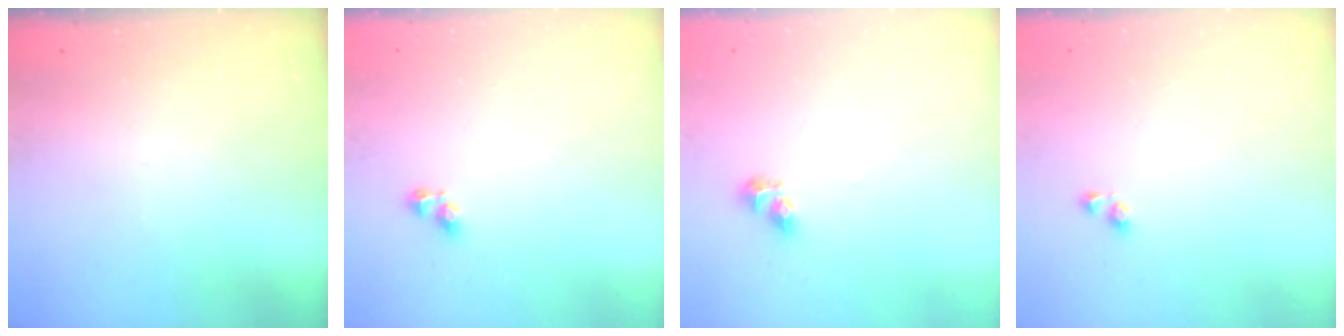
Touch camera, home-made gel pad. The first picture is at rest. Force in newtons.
{"total": 3.0, "press": 2.9, "slide": 0.9}
{"total": 6.1, "press": 6.1, "slide": 0.3}
{"total": 2.9, "press": 2.9, "slide": 0.2}